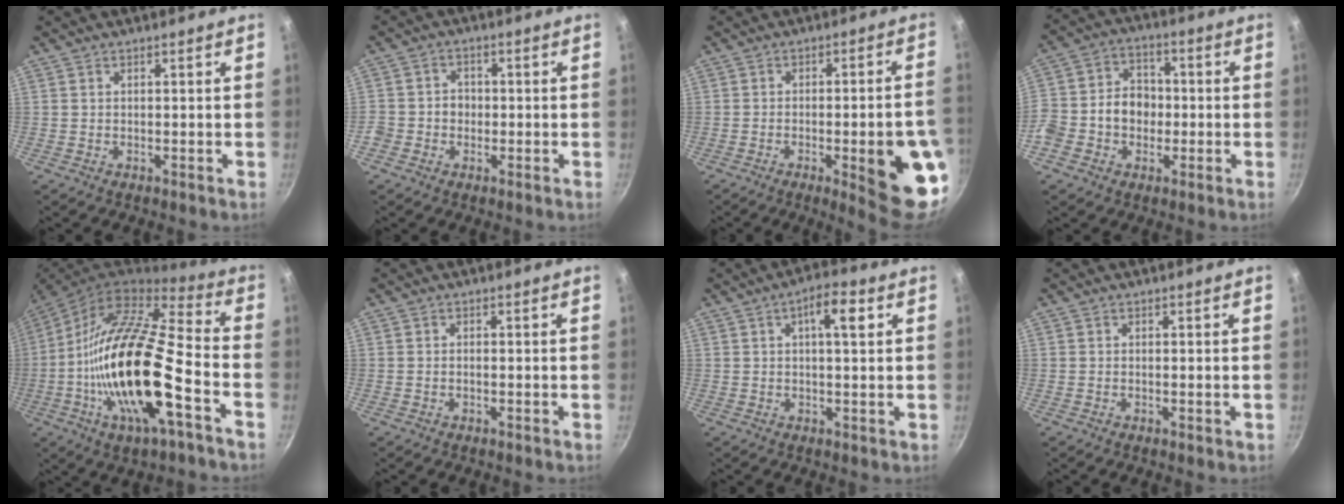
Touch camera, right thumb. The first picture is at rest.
{"total": 4.0, "force": [-1.1, 3.6, 1.3], "torque": [0.000, 0.014, -0.027]}
{"total": 15.0, "force": [-4.2, 3.4, 14.0], "torque": [-0.154, 0.019, -0.049]}
{"total": 12.5, "force": [-2.2, 10.1, 7.0], "torque": [-0.099, 0.036, -0.053]}
{"total": 24.7, "force": [-7.2, 8.1, 22.2], "torque": [-0.407, 0.027, -0.150]}
{"total": 0.5, "force": [-0.2, 0.2, 0.4], "torque": [-0.009, 0.005, -0.006]}
{"total": 6.4, "force": [1.9, 2.1, 5.7], "torque": [-0.079, 0.004, 0.025]}
{"total": 0.5, "force": [-0.1, 0.1, 0.5], "torque": [-0.008, 0.000, -0.003]}